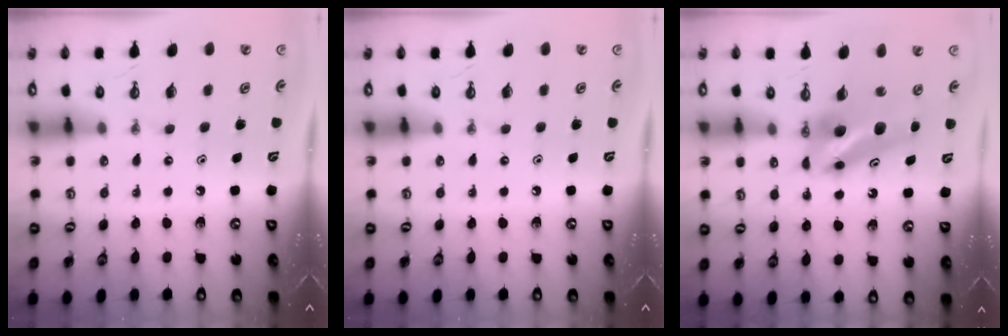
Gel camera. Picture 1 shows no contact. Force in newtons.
{"total": 0.0}
{"total": 6.4, "press": 6.4, "slide": 0.8}